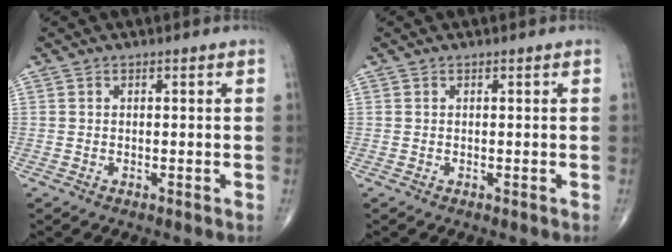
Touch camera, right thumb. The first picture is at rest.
{"total": 0.0}